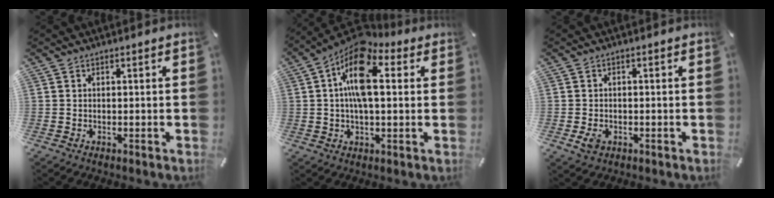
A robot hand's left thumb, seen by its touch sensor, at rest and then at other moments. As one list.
[{"total": 13.9, "force": [3.7, 6.8, 11.5], "torque": [-0.226, -0.015, 0.059]}, {"total": 2.8, "force": [-0.9, 1.9, 1.9], "torque": [-0.047, -0.001, -0.020]}]